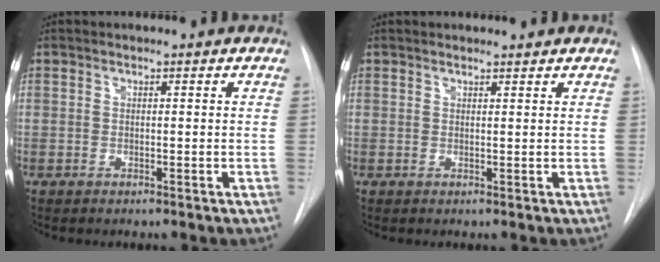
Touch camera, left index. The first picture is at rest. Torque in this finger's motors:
{"motor_torque": [0.81, -1.33, -0.31, -0.01]}